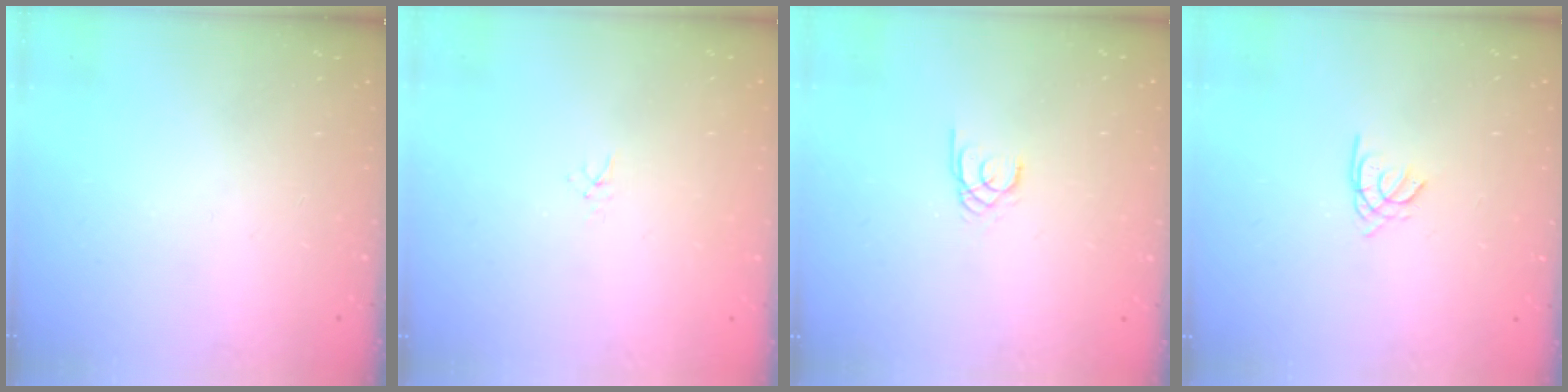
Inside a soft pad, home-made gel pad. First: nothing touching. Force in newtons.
{"total": 1.5, "press": 1.5, "slide": 0.1}
{"total": 1.5, "press": 1.5, "slide": 0.1}
{"total": 1.2, "press": 1.1, "slide": 0.3}